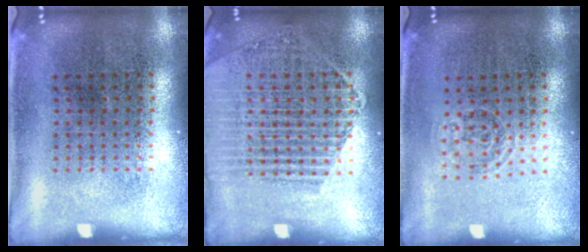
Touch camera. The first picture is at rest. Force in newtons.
{"total": 1.7, "press": 1.6, "slide": 0.4}
{"total": 0.7, "press": 0.5, "slide": 0.5}